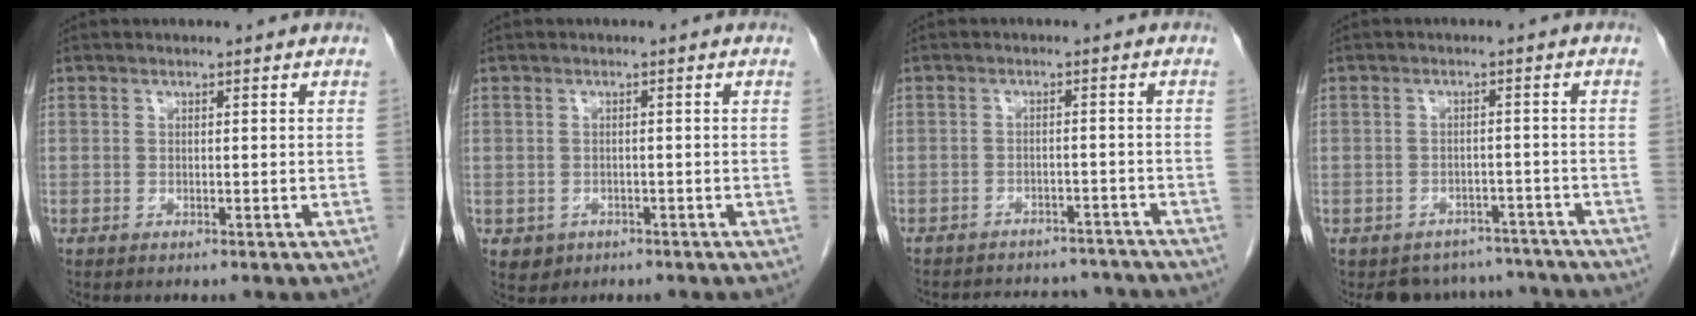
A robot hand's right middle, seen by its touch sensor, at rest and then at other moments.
{"total": 2.2, "force": [-1.0, 1.9, 0.4], "torque": [-0.007, 0.004, -0.008]}
{"total": 14.2, "force": [-12.9, 4.6, 3.7], "torque": [-0.073, 0.011, -0.153]}
{"total": 8.2, "force": [-7.5, 3.4, -0.1], "torque": [0.013, 0.021, -0.087]}